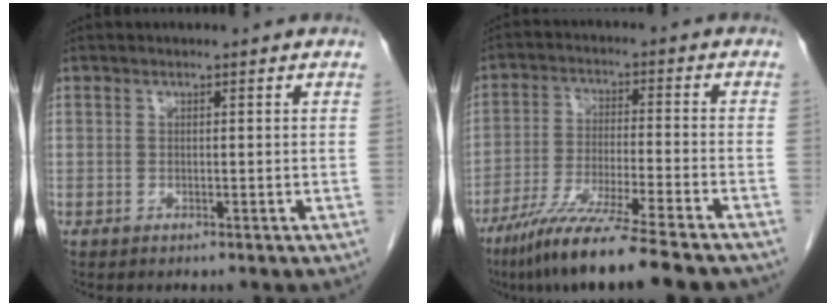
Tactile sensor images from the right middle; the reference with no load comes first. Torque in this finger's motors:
{"motor_torque": [1.17, -0.97, 0.72, 0.12]}